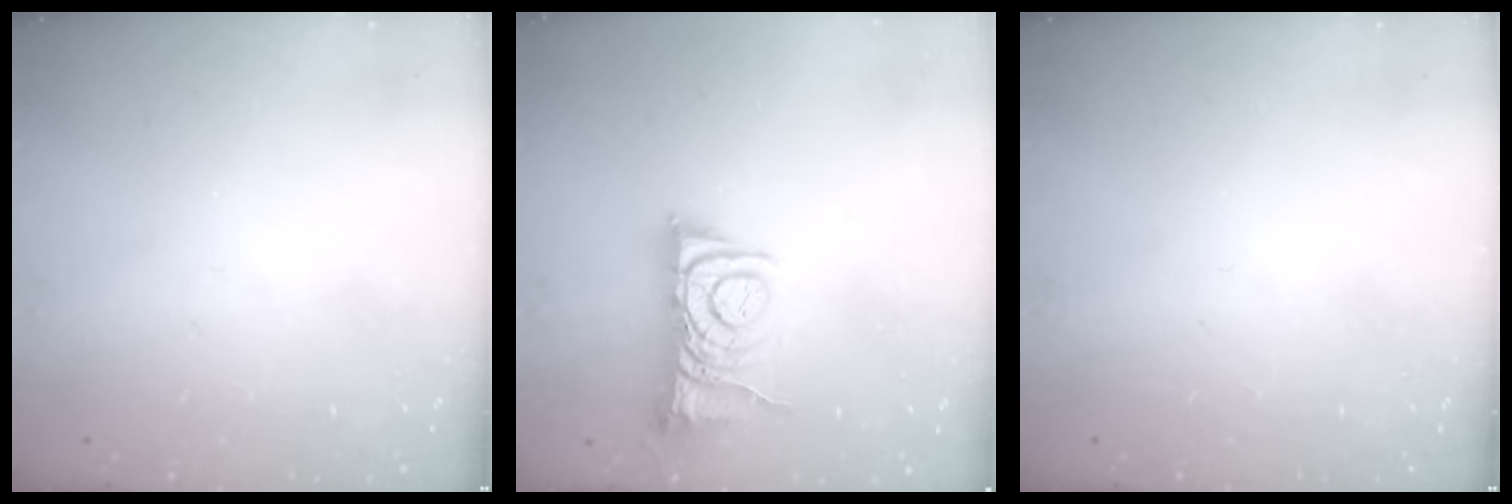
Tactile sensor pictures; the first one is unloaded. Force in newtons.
{"total": 8.4, "press": 8.4, "slide": 0.3}
{"total": 0.0}